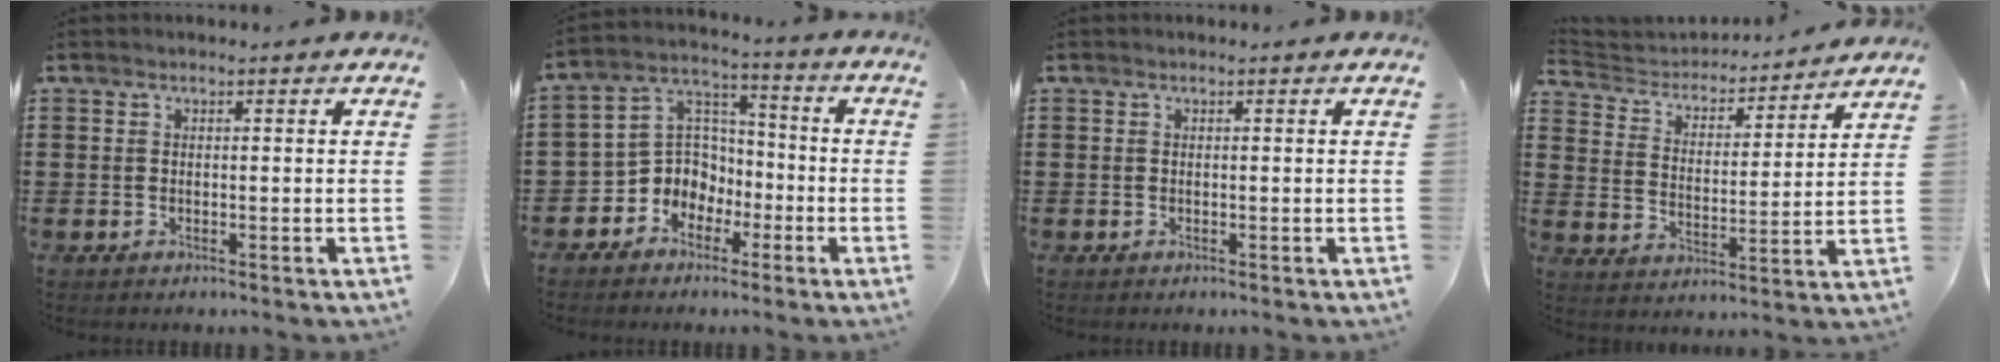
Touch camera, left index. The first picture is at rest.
{"total": 7.4, "force": [-3.3, 6.5, 1.1], "torque": [-0.060, 0.005, -0.070]}
{"total": 0.0}
{"total": 3.7, "force": [3.6, 1.0, 0.2], "torque": [-0.029, -0.031, 0.053]}